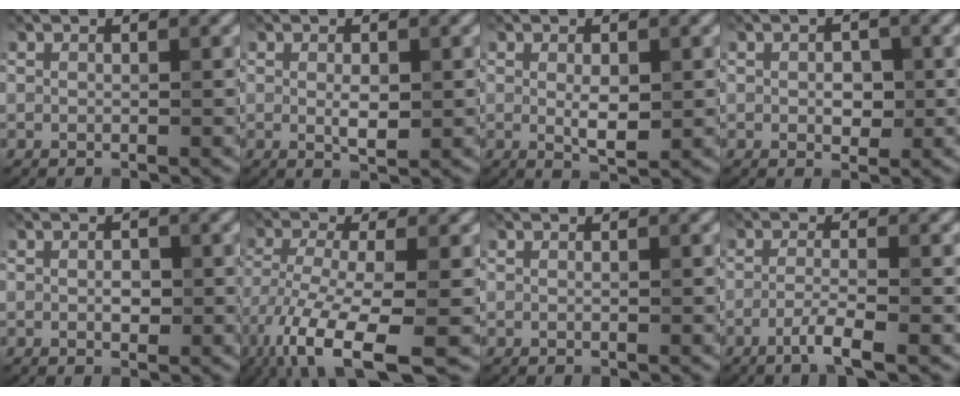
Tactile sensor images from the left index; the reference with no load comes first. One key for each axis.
{"total": 2.0, "fx": 0.0, "fy": 0.8, "fz": 1.8, "tx": -0.032, "ty": -0.004, "tz": 0.004}
{"total": 2.4, "fx": 0.1, "fy": 0.9, "fz": 2.2, "tx": -0.042, "ty": -0.005, "tz": 0.004}
{"total": 1.9, "fx": 0.0, "fy": 1.3, "fz": 1.5, "tx": -0.022, "ty": -0.003, "tz": 0.000}
{"total": 1.3, "fx": 0.0, "fy": 0.8, "fz": 1.0, "tx": -0.014, "ty": -0.002, "tz": -0.002}
{"total": 10.1, "fx": -6.0, "fy": 2.9, "fz": 7.5, "tx": -0.156, "ty": -0.018, "tz": -0.112}
{"total": 0.0}
{"total": 2.6, "fx": -1.4, "fy": 0.2, "fz": 2.1, "tx": -0.037, "ty": 0.004, "tz": -0.036}